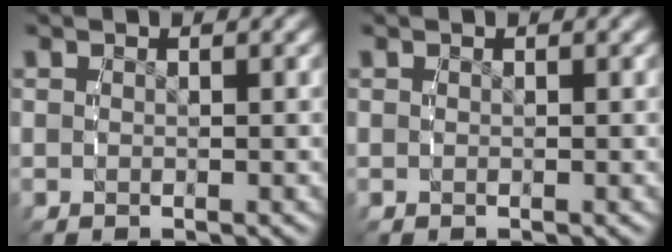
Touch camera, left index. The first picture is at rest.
{"total": 0.0}